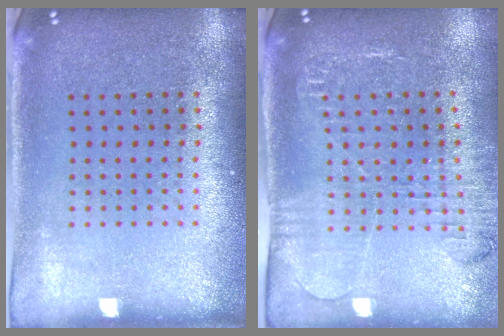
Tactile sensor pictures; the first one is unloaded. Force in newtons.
{"total": 1.9, "press": 1.9, "slide": 0.1}